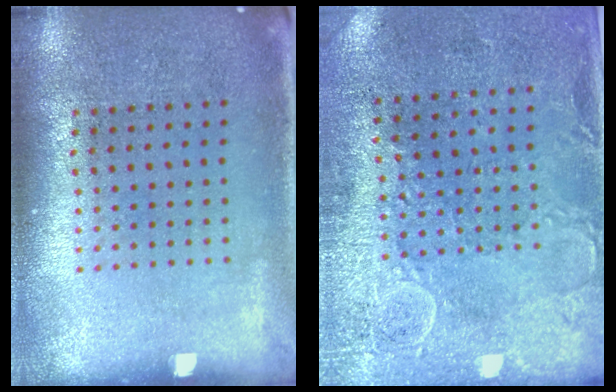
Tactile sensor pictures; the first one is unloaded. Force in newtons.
{"total": 2.9, "press": 2.5, "slide": 1.5}